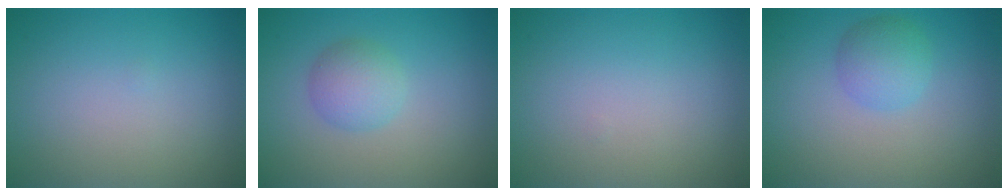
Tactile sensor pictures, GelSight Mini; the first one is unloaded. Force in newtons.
{"total": 2.7, "press": 2.7, "slide": 0.1}
{"total": 0.0}
{"total": 2.7, "press": 2.7, "slide": 0.1}